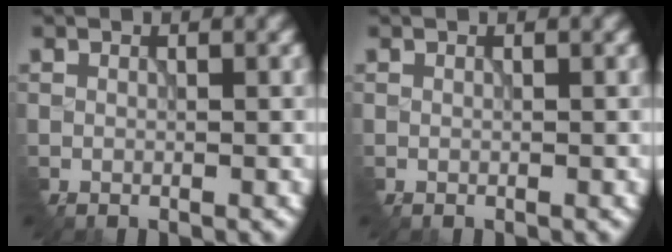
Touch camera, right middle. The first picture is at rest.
{"total": 0.0}